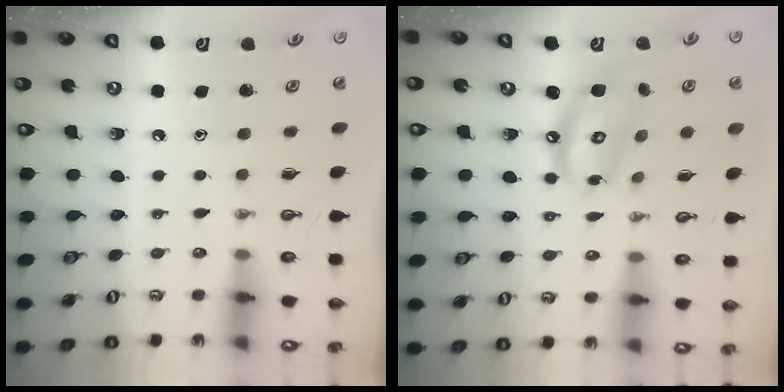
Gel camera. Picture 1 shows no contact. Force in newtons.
{"total": 11.2, "press": 11.2, "slide": 1.0}